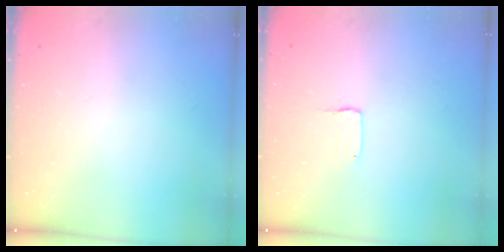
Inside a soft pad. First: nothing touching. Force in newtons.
{"total": 1.3, "press": 1.2, "slide": 0.1}